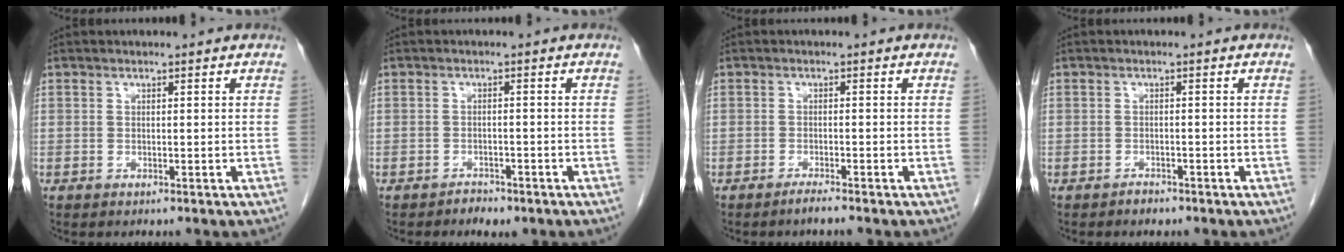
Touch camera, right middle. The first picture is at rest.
{"total": 2.2, "force": [-1.7, 1.0, 0.8], "torque": [-0.017, 0.002, -0.020]}
{"total": 1.6, "force": [-1.4, -0.2, 0.8], "torque": [-0.020, -0.003, -0.027]}
{"total": 1.2, "force": [-1.0, 0.4, 0.3], "torque": [-0.009, 0.001, -0.015]}